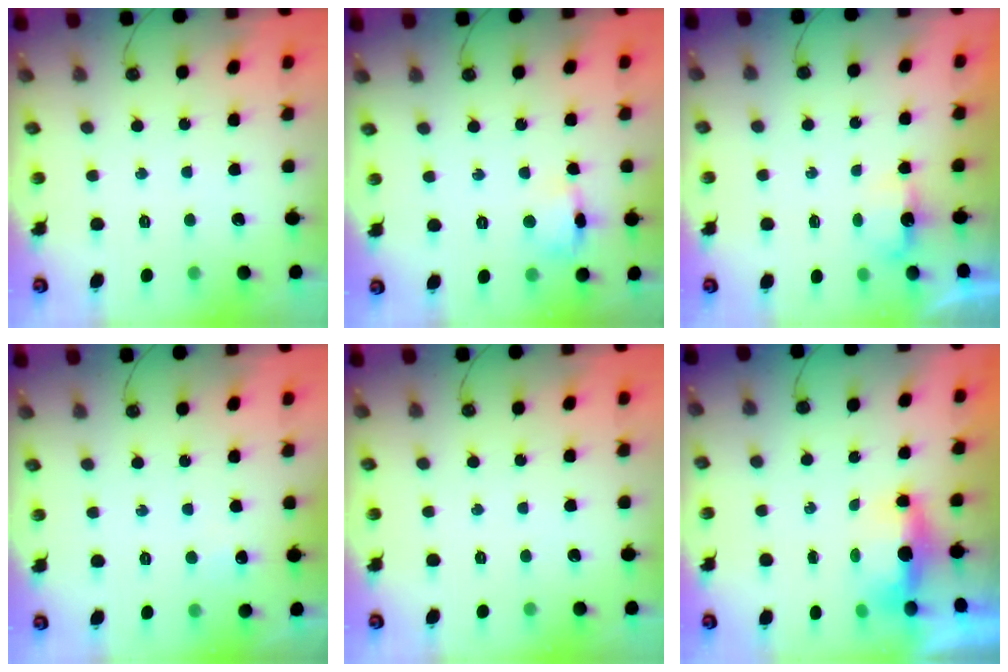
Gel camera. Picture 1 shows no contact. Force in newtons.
{"total": 7.1, "press": 7.0, "slide": 1.1}
{"total": 3.2, "press": 3.2, "slide": 0.5}
{"total": 3.8, "press": 3.7, "slide": 0.5}
{"total": 0.0}
{"total": 8.2, "press": 5.7, "slide": 6.0}